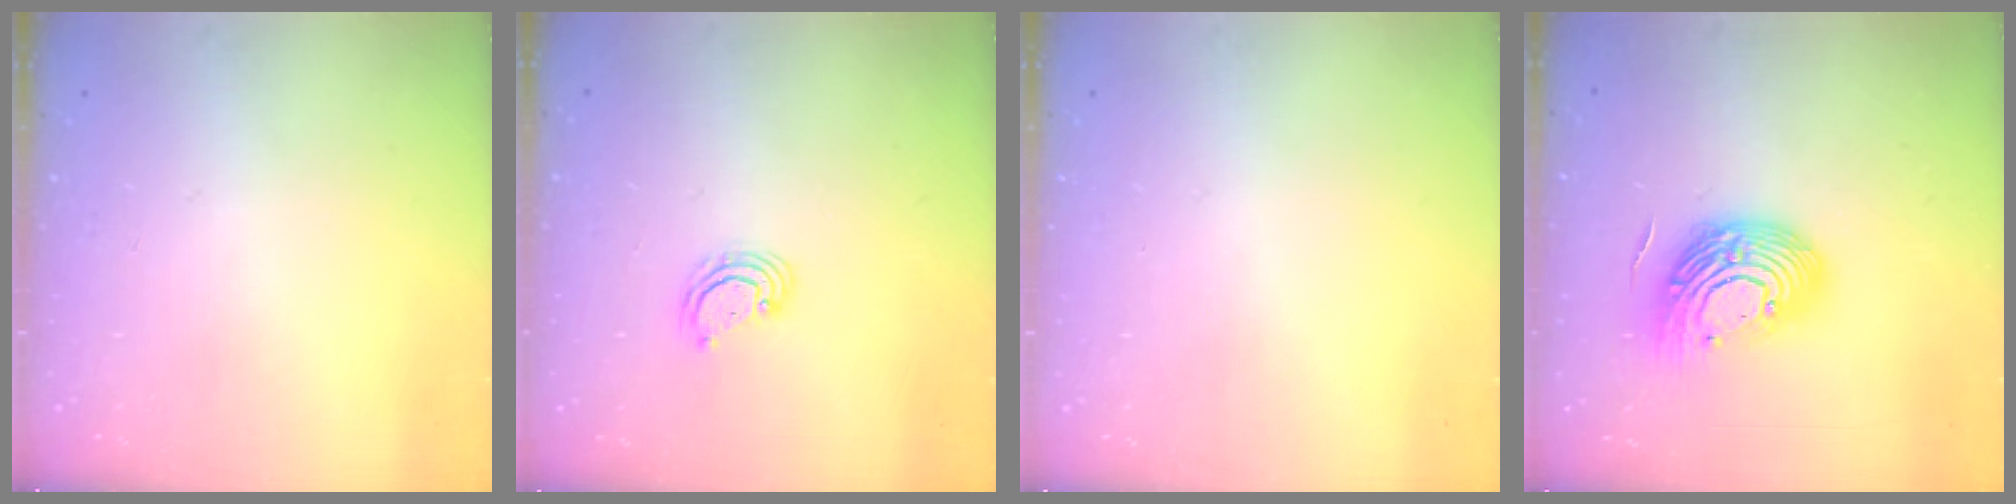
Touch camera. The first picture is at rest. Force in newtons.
{"total": 3.2, "press": 3.2, "slide": 0.3}
{"total": 0.0}
{"total": 16.1, "press": 16.0, "slide": 1.3}